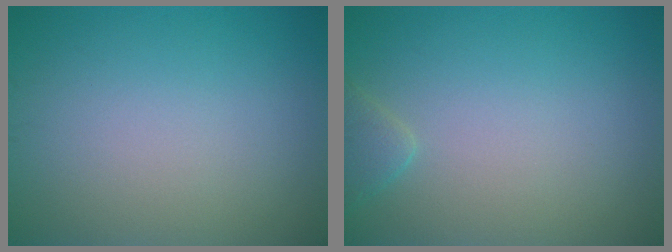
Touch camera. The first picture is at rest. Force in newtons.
{"total": 1.4, "press": 1.4, "slide": 0.1}